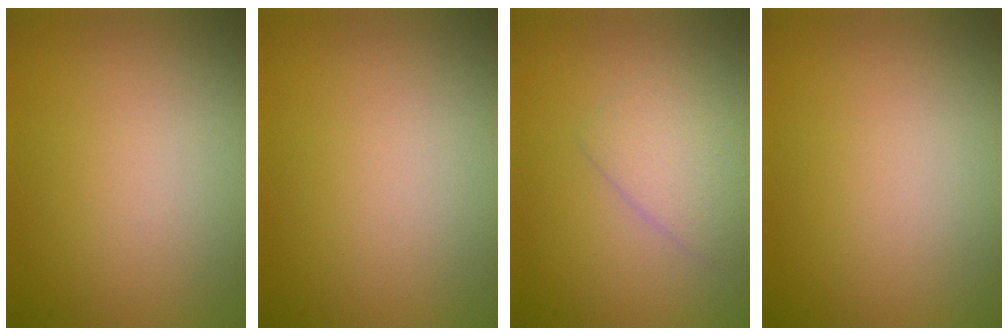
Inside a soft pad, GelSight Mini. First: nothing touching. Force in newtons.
{"total": 0.0}
{"total": 2.2, "press": 2.2, "slide": 0.1}
{"total": 0.0}